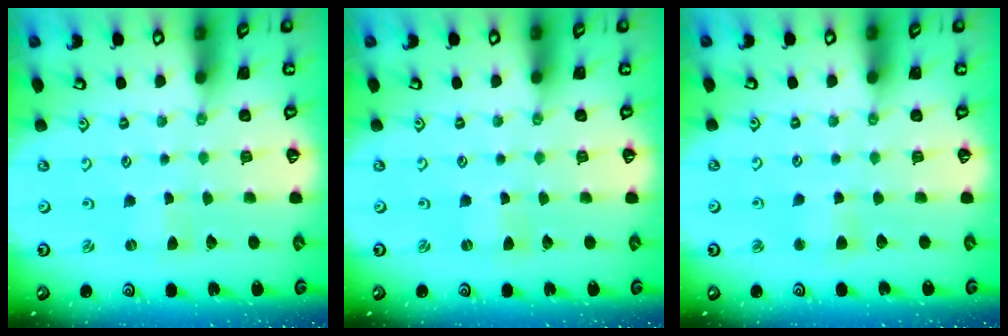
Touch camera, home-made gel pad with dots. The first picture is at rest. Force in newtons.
{"total": 0.0}
{"total": 4.1, "press": 4.1, "slide": 0.4}